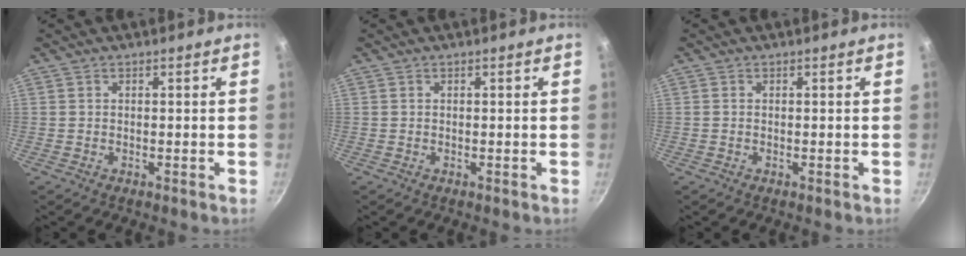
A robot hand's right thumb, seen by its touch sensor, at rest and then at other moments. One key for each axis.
{"total": 0.0}
{"total": 0.0}